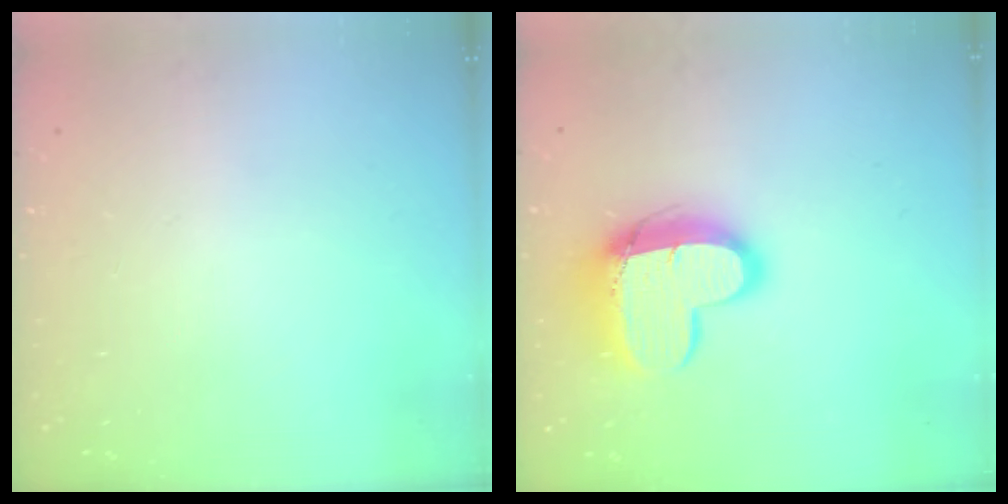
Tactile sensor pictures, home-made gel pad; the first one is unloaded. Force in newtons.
{"total": 13.7, "press": 13.6, "slide": 1.3}